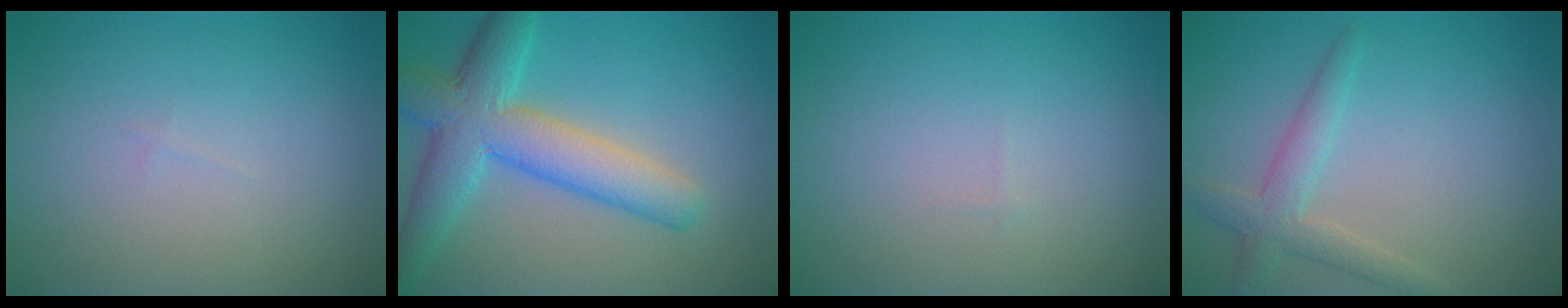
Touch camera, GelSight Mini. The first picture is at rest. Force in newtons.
{"total": 7.1, "press": 7.1, "slide": 0.1}
{"total": 0.0}
{"total": 2.8, "press": 2.8, "slide": 0.2}